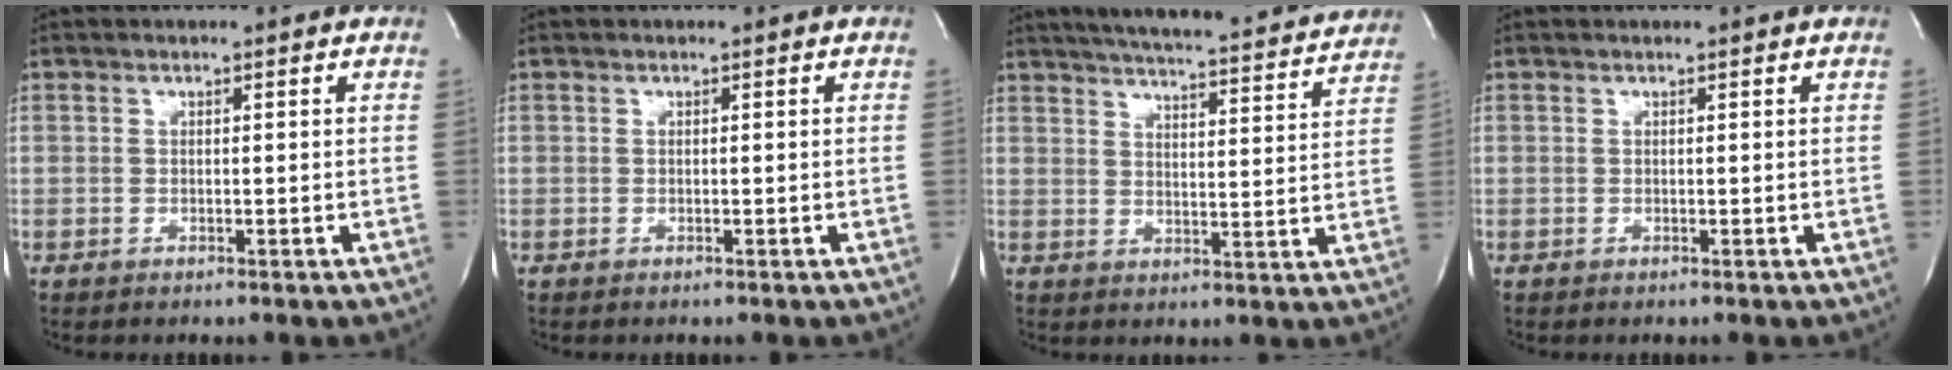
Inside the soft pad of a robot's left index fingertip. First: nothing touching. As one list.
[{"total": 0.0}, {"total": 22.4, "force": [20.6, 2.3, 8.5], "torque": [-0.136, -0.022, 0.260]}, {"total": 1.0, "force": [1.0, 0.0, 0.2], "torque": [-0.008, 0.006, 0.011]}]